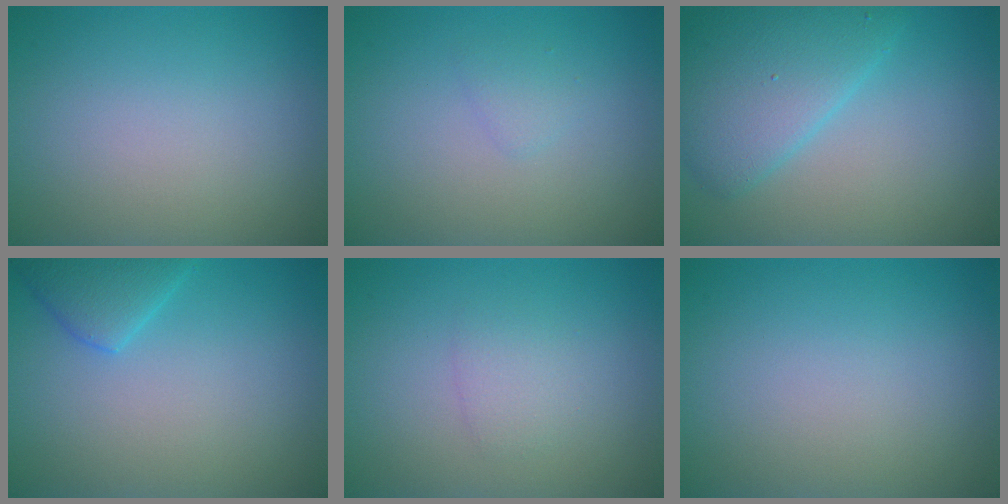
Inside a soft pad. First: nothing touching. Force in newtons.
{"total": 0.8, "press": 0.8, "slide": 0.1}
{"total": 5.4, "press": 5.4, "slide": 0.1}
{"total": 2.8, "press": 2.8, "slide": 0.3}
{"total": 1.4, "press": 1.4, "slide": 0.1}
{"total": 0.0}